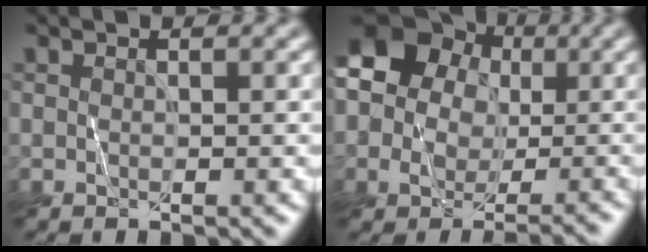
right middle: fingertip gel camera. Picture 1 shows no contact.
{"total": 11.5, "force": [-0.3, 10.3, 5.0], "torque": [-0.079, 0.038, -0.046]}